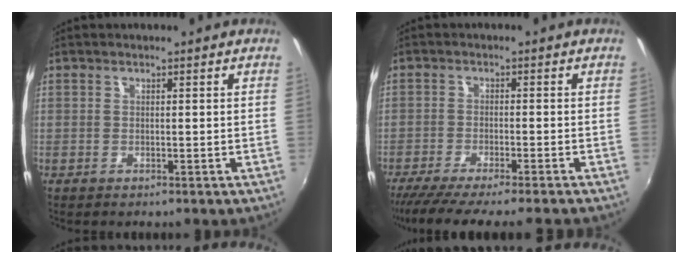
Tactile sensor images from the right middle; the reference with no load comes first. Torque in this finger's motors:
{"motor_torque": [1.09, -1.05, 0.18, 0.10]}